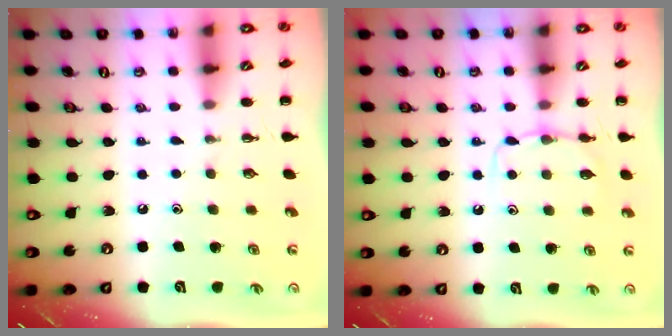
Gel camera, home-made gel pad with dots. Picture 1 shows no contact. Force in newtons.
{"total": 6.2, "press": 6.1, "slide": 1.5}